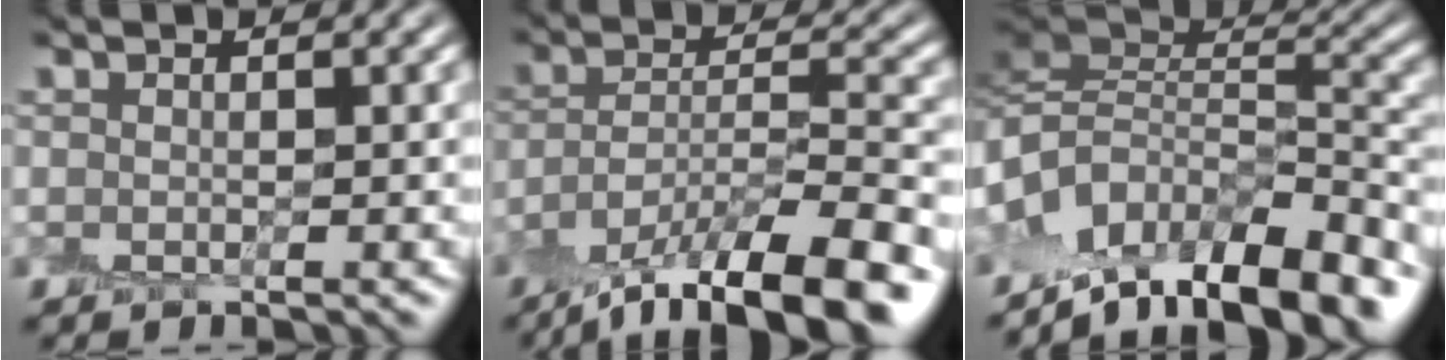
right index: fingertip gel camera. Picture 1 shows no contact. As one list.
[{"total": 12.1, "force": [-8.6, 3.7, 7.7], "torque": [-0.133, 0.001, -0.148]}, {"total": 13.3, "force": [-8.5, 5.4, 8.7], "torque": [-0.168, 0.016, -0.142]}]